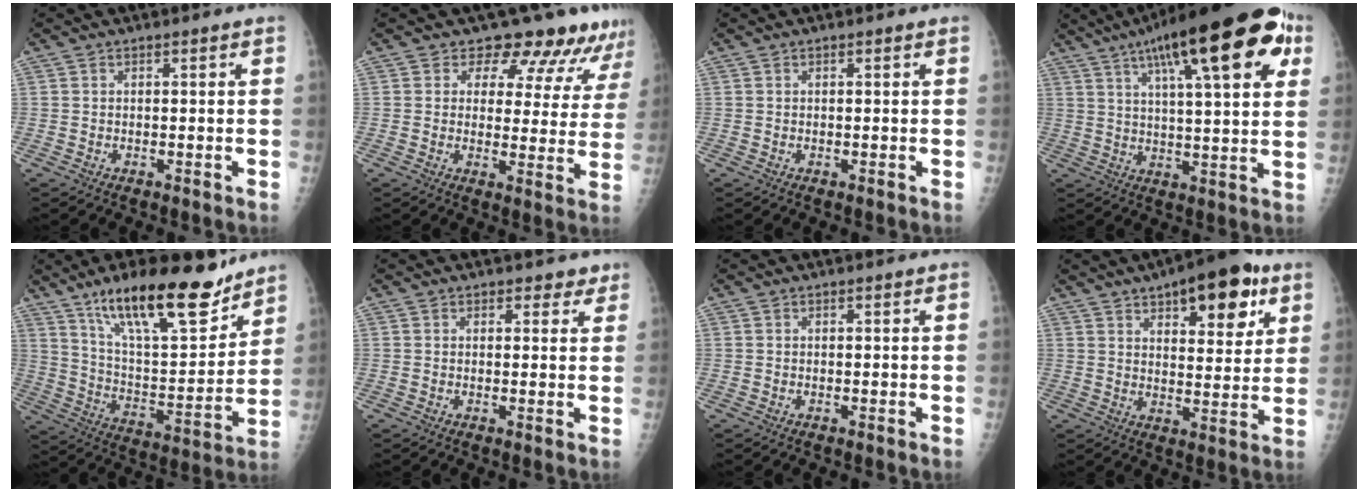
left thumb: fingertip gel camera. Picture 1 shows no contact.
{"total": 12.3, "force": [11.0, 5.3, 1.8], "torque": [0.031, -0.065, 0.109]}
{"total": 0.0}
{"total": 22.2, "force": [10.5, 6.1, 18.6], "torque": [-0.251, -0.001, 0.145]}
{"total": 22.1, "force": [15.5, 6.8, 14.2], "torque": [-0.199, -0.076, 0.264]}
{"total": 2.5, "force": [1.8, 1.6, 0.6], "torque": [0.021, -0.007, 0.016]}
{"total": 0.0}
{"total": 15.6, "force": [8.1, 6.6, 11.6], "torque": [-0.118, -0.026, 0.113]}